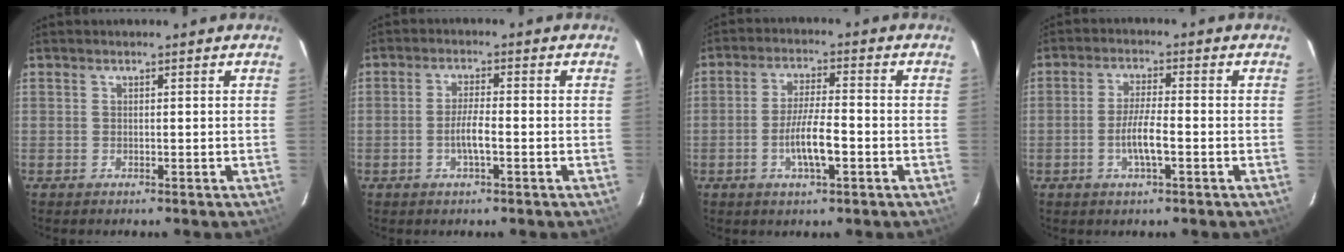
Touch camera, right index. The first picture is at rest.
{"total": 4.0, "force": [-1.3, 0.5, 3.7], "torque": [-0.074, 0.000, -0.024]}
{"total": 7.2, "force": [-2.4, 1.3, 6.6], "torque": [-0.128, -0.003, -0.044]}
{"total": 5.5, "force": [-1.8, 0.8, 5.2], "torque": [-0.102, -0.002, -0.035]}